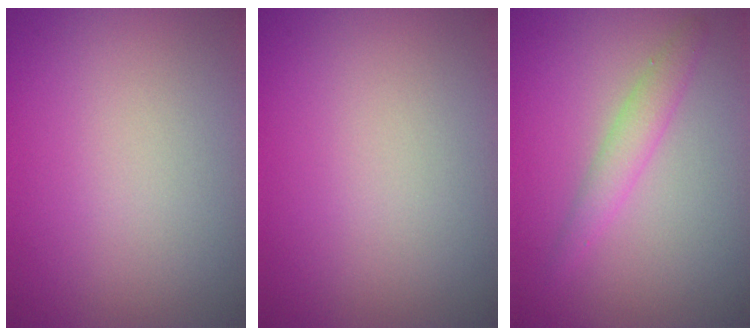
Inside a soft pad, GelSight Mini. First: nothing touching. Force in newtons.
{"total": 0.0}
{"total": 2.9, "press": 2.9, "slide": 0.4}